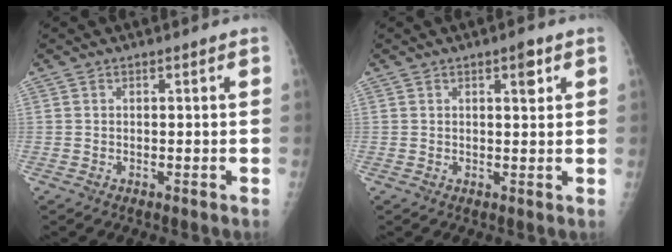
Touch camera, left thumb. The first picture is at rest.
{"total": 2.7, "force": [1.4, 1.0, 2.0], "torque": [-0.017, -0.004, 0.018]}